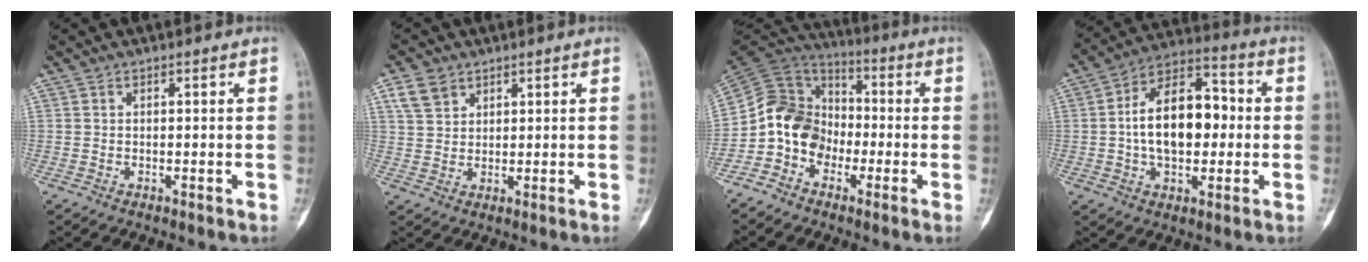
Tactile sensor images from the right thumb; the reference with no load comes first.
{"total": 4.8, "force": [3.0, 3.4, 1.7], "torque": [-0.024, -0.004, 0.062]}
{"total": 12.3, "force": [-3.7, 10.4, 5.6], "torque": [-0.084, 0.062, -0.084]}
{"total": 16.2, "force": [-0.1, 9.8, 13.0], "torque": [-0.186, 0.037, -0.008]}